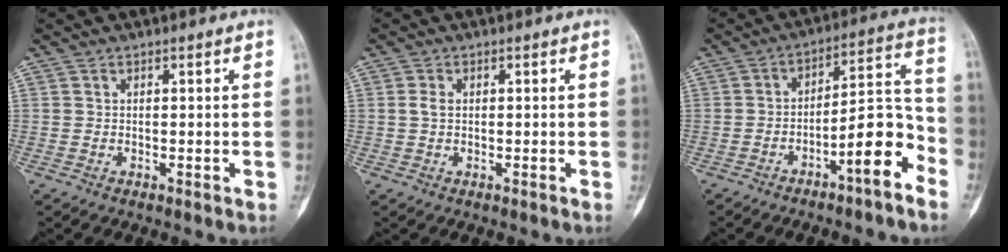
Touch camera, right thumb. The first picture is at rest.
{"total": 1.5, "force": [0.1, 0.9, 1.2], "torque": [-0.026, 0.004, 0.003]}
{"total": 11.4, "force": [-6.4, 2.5, 9.1], "torque": [-0.138, 0.069, -0.099]}